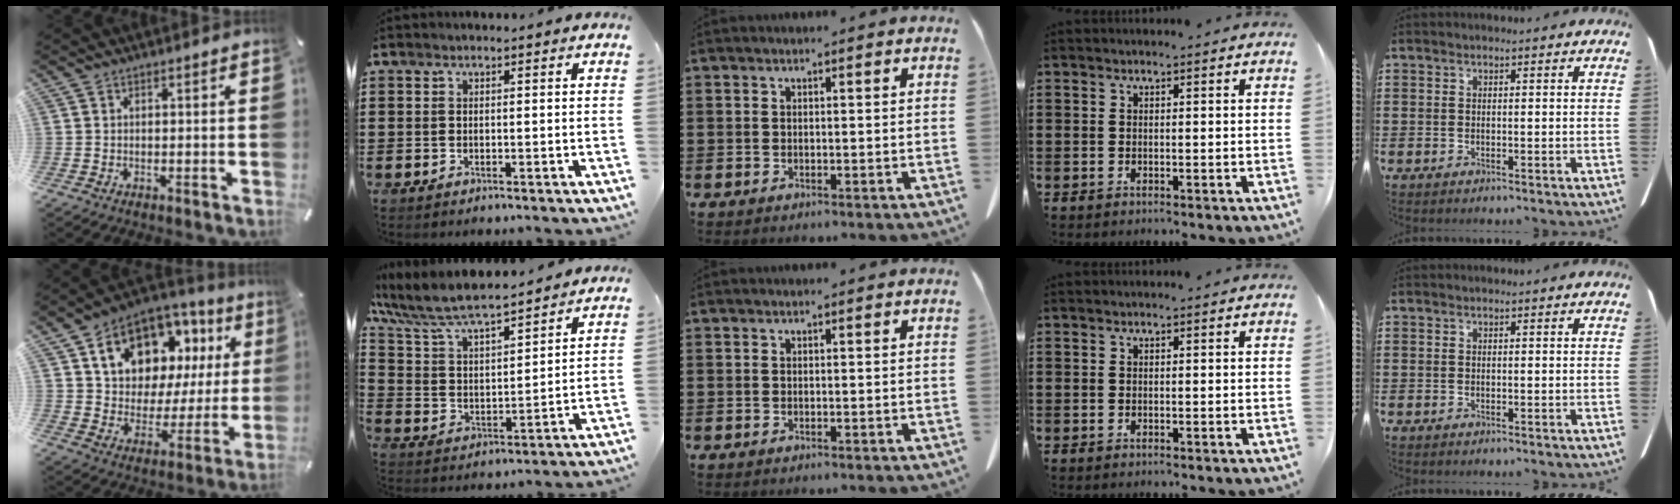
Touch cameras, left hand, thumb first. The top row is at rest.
{"thumb": {"total": 15.0, "force": [8.2, 10.7, 6.6], "torque": [-0.115, -0.047, 0.149]}, "index": {"total": 8.1, "force": [7.3, 1.6, 3.1], "torque": [-0.092, -0.039, 0.127]}}